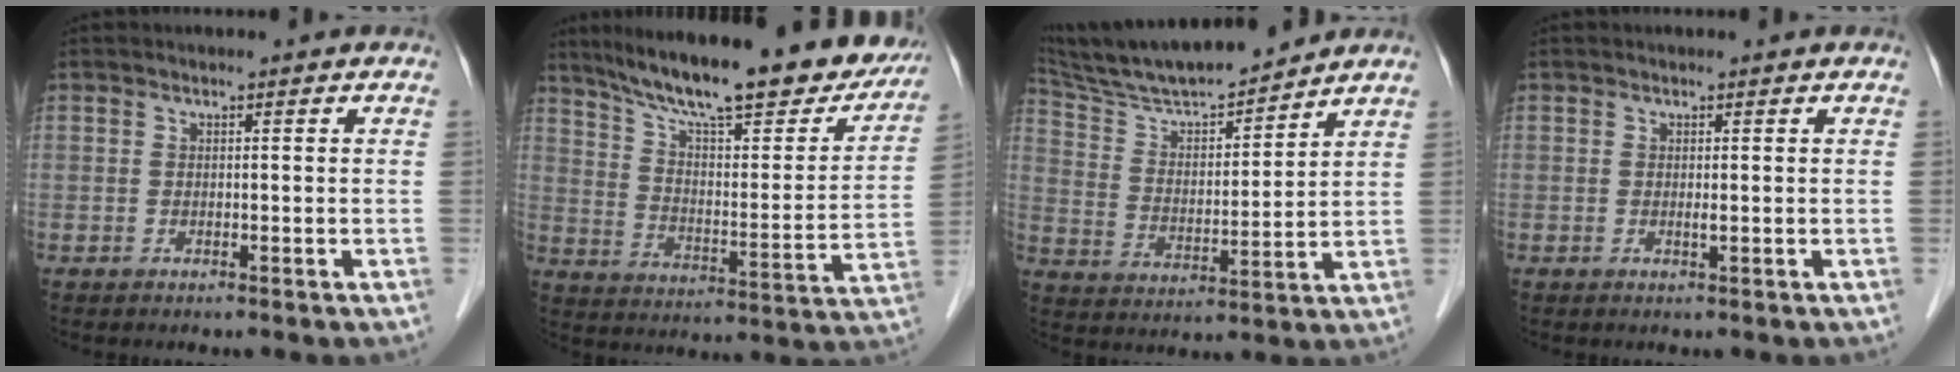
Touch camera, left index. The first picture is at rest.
{"total": 27.3, "force": [22.2, 5.6, 14.9], "torque": [-0.225, -0.015, 0.304]}
{"total": 16.1, "force": [14.5, 1.6, 6.8], "torque": [-0.126, 0.009, 0.255]}
{"total": 0.5, "force": [0.1, 0.0, 0.5], "torque": [-0.015, -0.002, 0.002]}